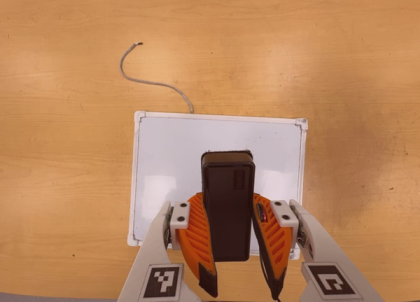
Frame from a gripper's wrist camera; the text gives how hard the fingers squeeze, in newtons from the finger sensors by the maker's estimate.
{"total": 8.3, "left": 6.8, "right": 9.7}